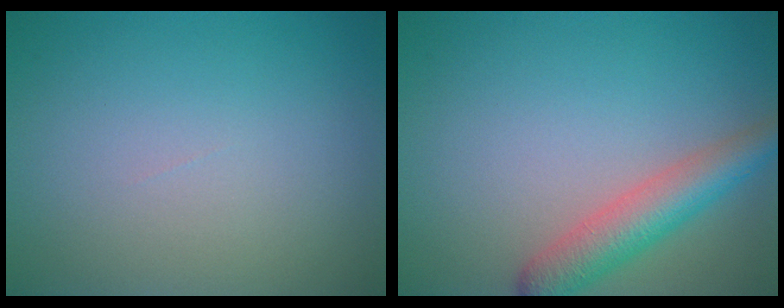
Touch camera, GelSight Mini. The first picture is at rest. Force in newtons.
{"total": 4.4, "press": 4.4, "slide": 0.2}